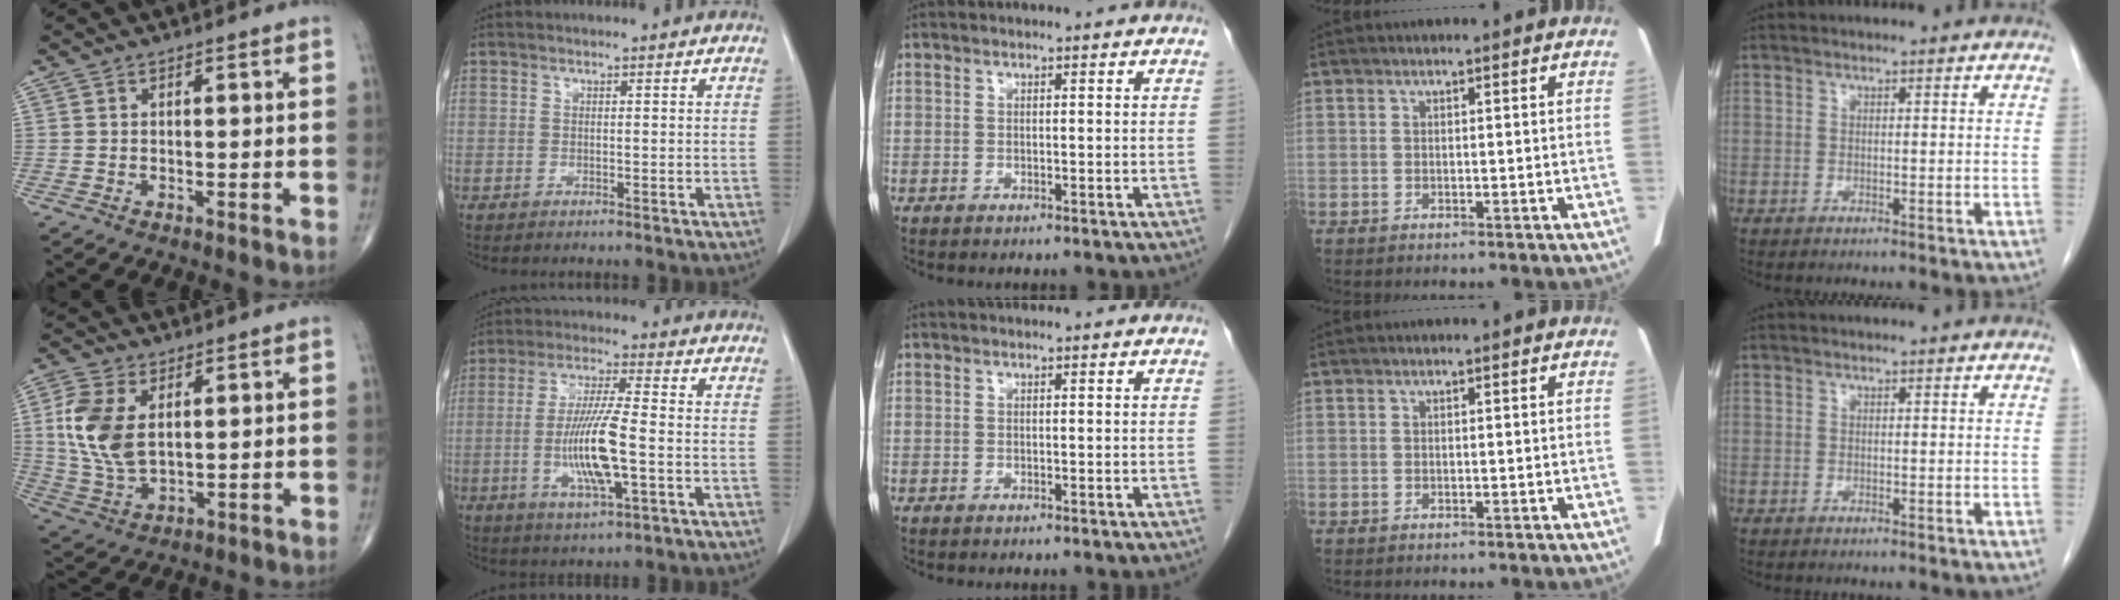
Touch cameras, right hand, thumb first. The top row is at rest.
{"thumb": {"total": 11.7, "force": [2.6, 6.9, 9.1], "torque": [-0.194, -0.009, 0.057]}, "index": {"total": 11.2, "force": [-2.1, 1.3, 10.9], "torque": [-0.215, -0.009, -0.040]}}